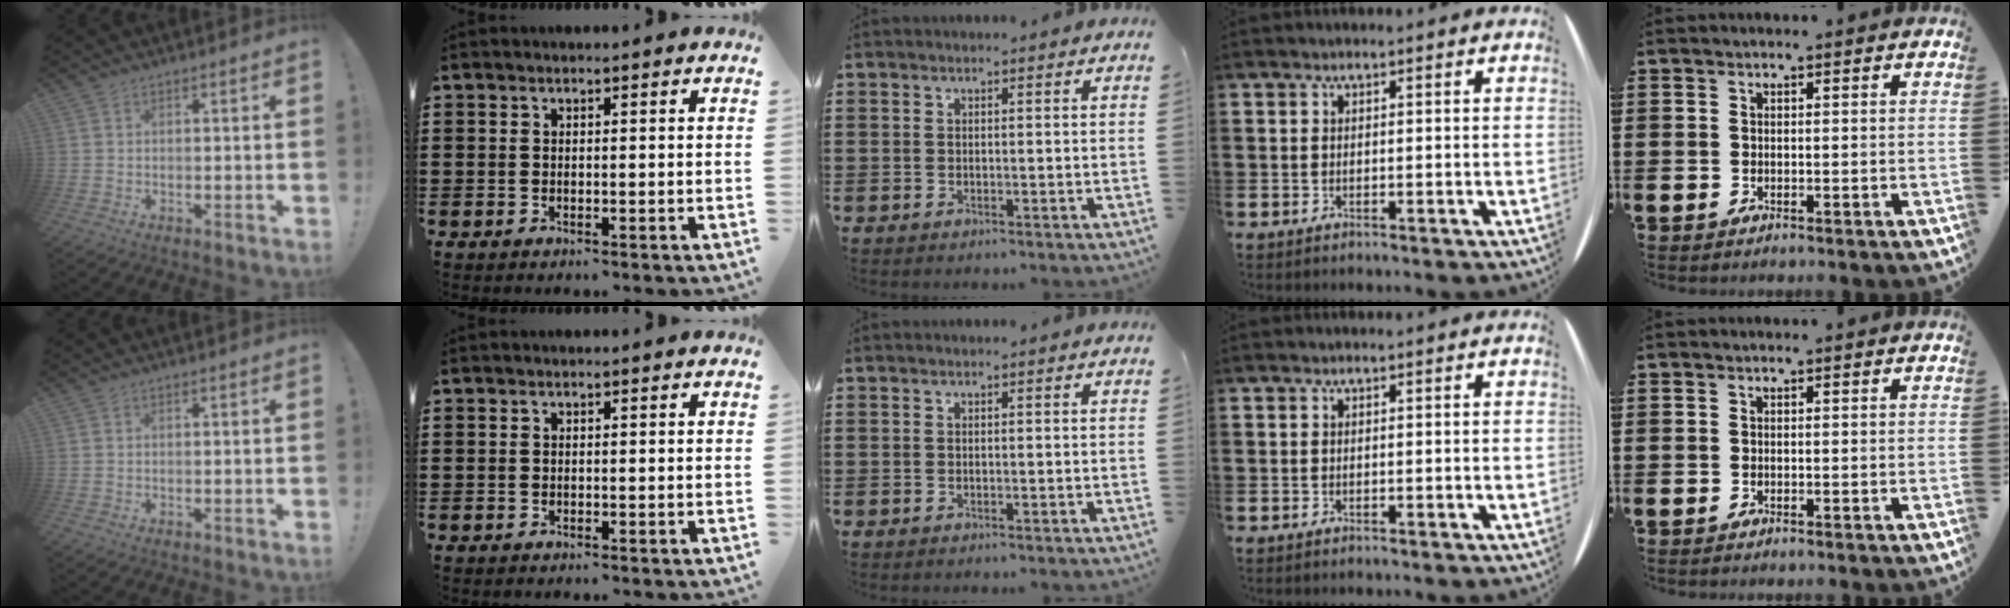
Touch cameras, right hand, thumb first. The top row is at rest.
{}